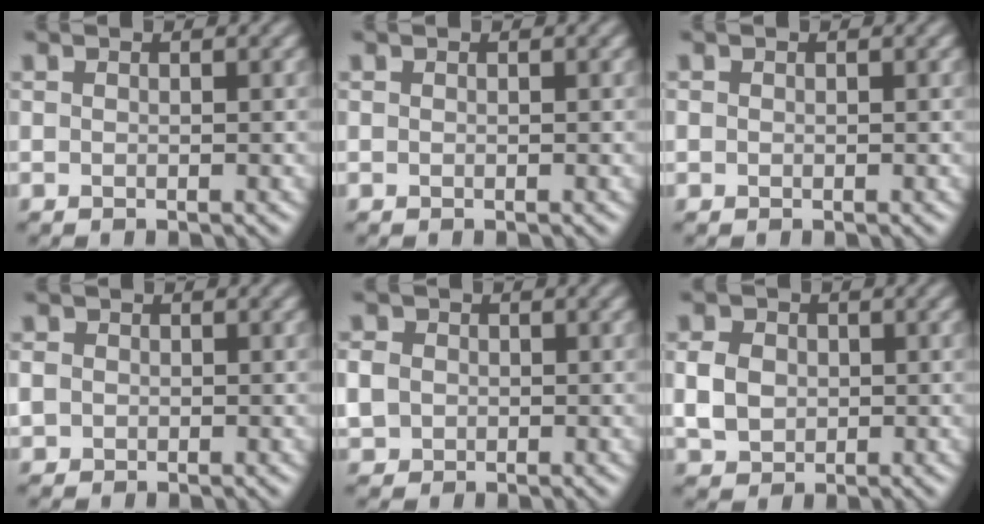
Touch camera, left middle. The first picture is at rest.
{"total": 0.0}
{"total": 0.0}
{"total": 2.7, "force": [-0.5, 2.5, 0.8], "torque": [-0.020, 0.006, -0.017]}
{"total": 3.7, "force": [-0.4, 3.4, 1.4], "torque": [-0.035, 0.006, -0.022]}
{"total": 3.4, "force": [-0.3, 2.9, 1.8], "torque": [-0.042, 0.001, -0.007]}